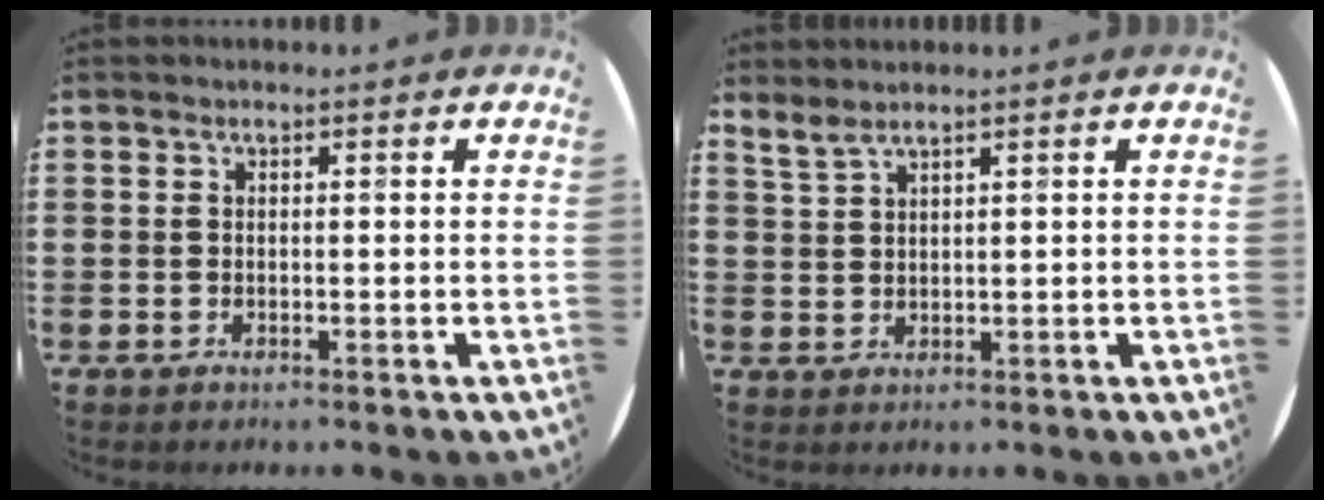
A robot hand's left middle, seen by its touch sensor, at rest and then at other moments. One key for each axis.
{"total": 1.9, "fx": 1.7, "fy": 0.1, "fz": 0.6, "tx": -0.015, "ty": 0.000, "tz": 0.033}